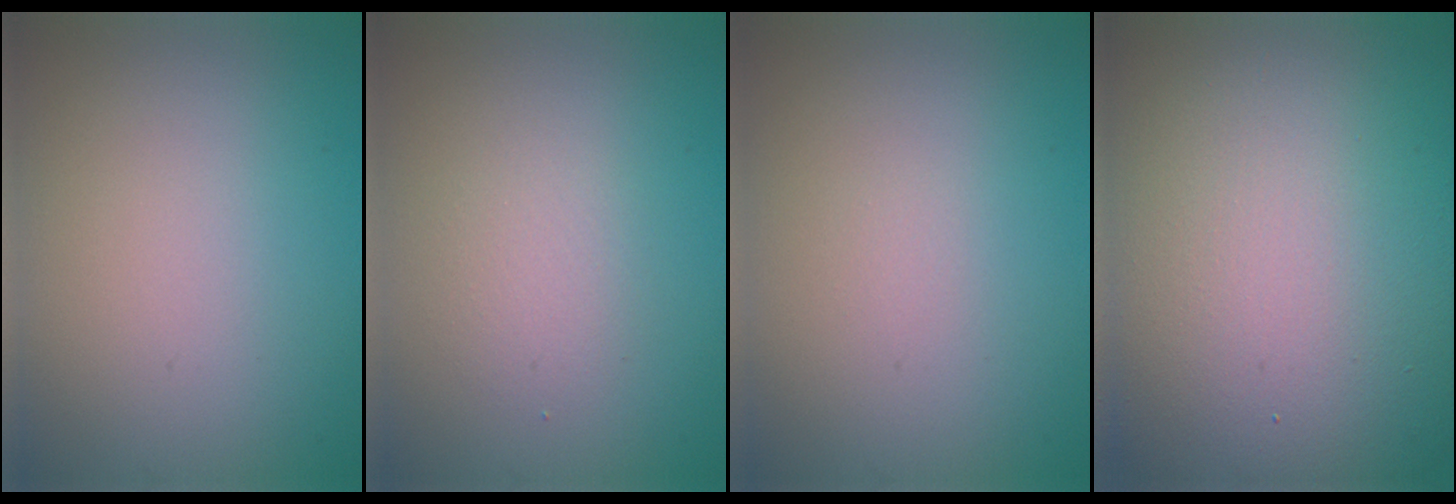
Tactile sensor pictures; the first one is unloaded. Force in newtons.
{"total": 1.6, "press": 1.6, "slide": 0.1}
{"total": 0.0}
{"total": 23.4, "press": 23.3, "slide": 1.4}